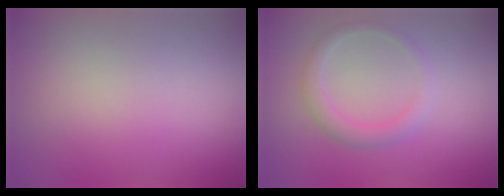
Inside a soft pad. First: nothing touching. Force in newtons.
{"total": 2.0, "press": 2.0, "slide": 0.1}